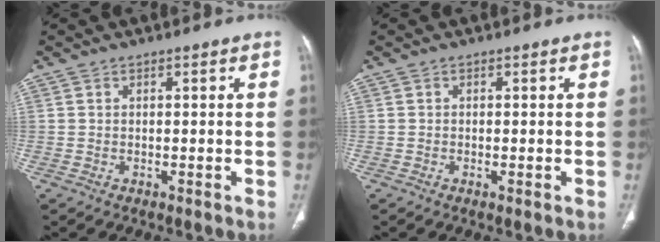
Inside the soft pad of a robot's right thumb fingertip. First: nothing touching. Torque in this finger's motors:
{"motor_torque": [0.19, 0.14, -0.19, -0.42, 0.04]}